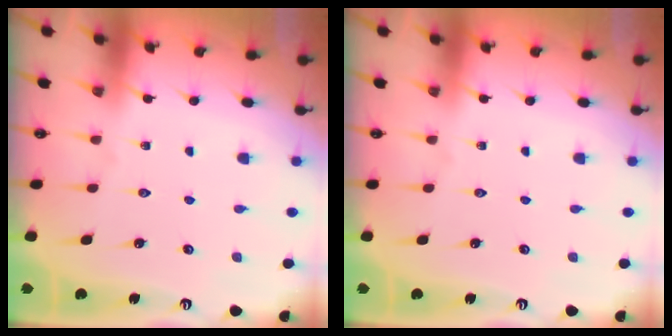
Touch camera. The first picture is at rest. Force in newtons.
{"total": 0.0}